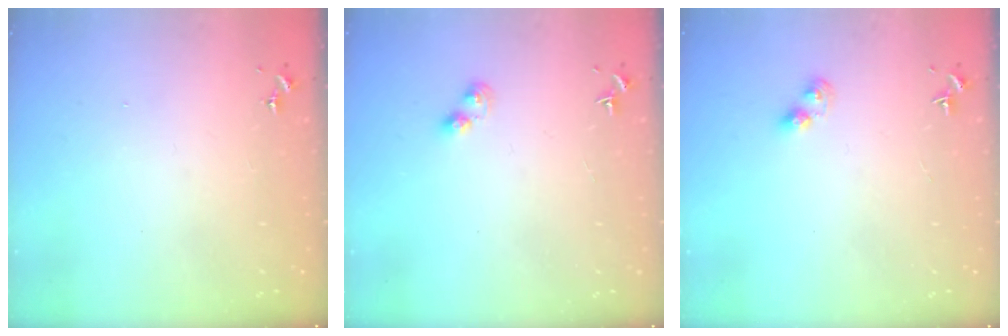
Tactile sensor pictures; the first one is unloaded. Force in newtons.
{"total": 3.3, "press": 3.3, "slide": 0.4}
{"total": 4.2, "press": 4.2, "slide": 0.4}